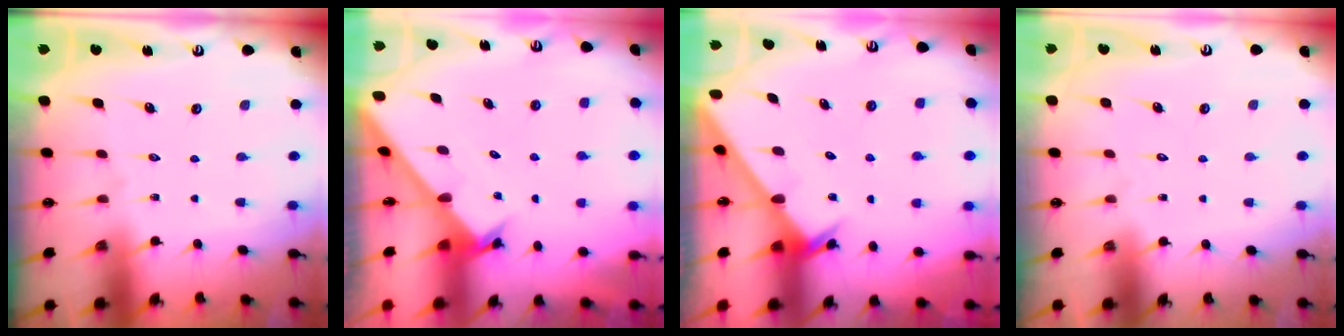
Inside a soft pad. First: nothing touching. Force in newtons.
{"total": 2.4, "press": 2.4, "slide": 0.1}
{"total": 3.8, "press": 3.8, "slide": 0.4}
{"total": 1.6, "press": 1.6, "slide": 0.1}